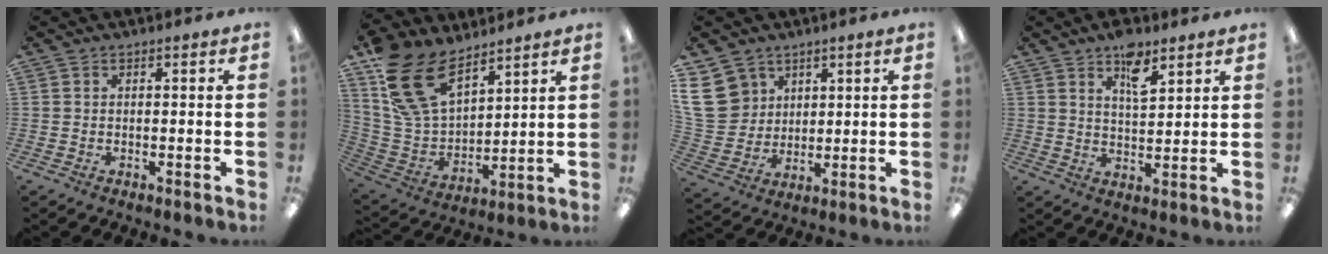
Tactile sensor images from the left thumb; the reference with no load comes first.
{"total": 17.7, "force": [11.1, 9.9, 9.7], "torque": [-0.222, -0.043, 0.212]}
{"total": 11.6, "force": [5.2, 9.5, 4.1], "torque": [-0.089, -0.016, 0.105]}
{"total": 7.5, "force": [5.0, 3.2, 4.6], "torque": [-0.063, -0.024, 0.083]}